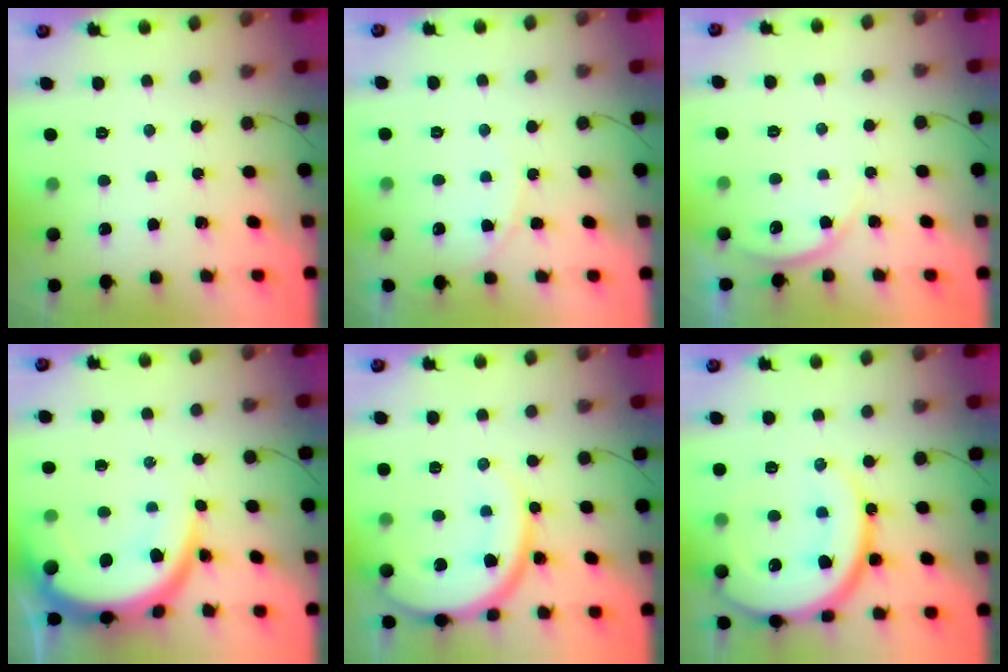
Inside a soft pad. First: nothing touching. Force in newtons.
{"total": 6.6, "press": 6.6, "slide": 0.4}
{"total": 3.6, "press": 3.4, "slide": 1.2}
{"total": 14.5, "press": 14.4, "slide": 1.1}
{"total": 15.6, "press": 15.5, "slide": 2.0}
{"total": 21.6, "press": 21.5, "slide": 2.5}